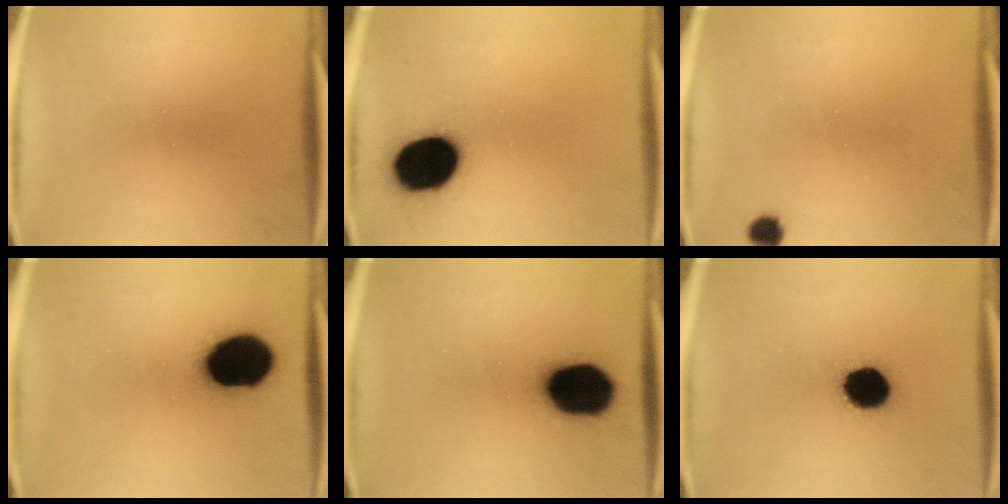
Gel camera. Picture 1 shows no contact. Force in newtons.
{"total": 17.3}
{"total": 2.3}
{"total": 20.1}
{"total": 18.9}
{"total": 12.8}